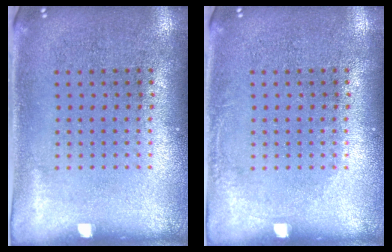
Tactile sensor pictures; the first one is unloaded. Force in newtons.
{"total": 0.7, "press": 0.7, "slide": 0.1}